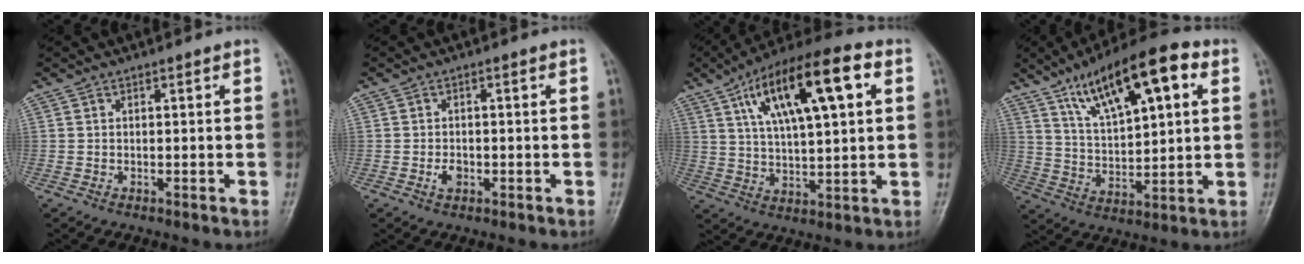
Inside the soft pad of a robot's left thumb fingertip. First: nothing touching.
{"total": 2.9, "force": [-1.1, 1.9, 1.9], "torque": [-0.030, 0.006, -0.018]}
{"total": 19.1, "force": [6.9, 6.5, 16.6], "torque": [-0.264, 0.010, 0.112]}
{"total": 18.3, "force": [8.4, 6.6, 14.8], "torque": [-0.213, -0.010, 0.145]}